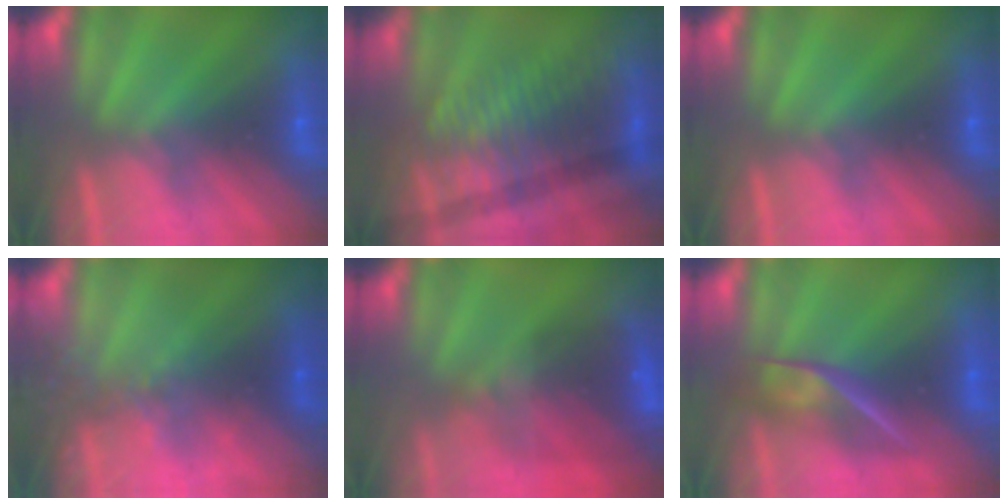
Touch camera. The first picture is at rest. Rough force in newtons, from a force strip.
{"total": 3.3}
{"total": 0.0}
{"total": 2.4}
{"total": 7.8}
{"total": 2.5}